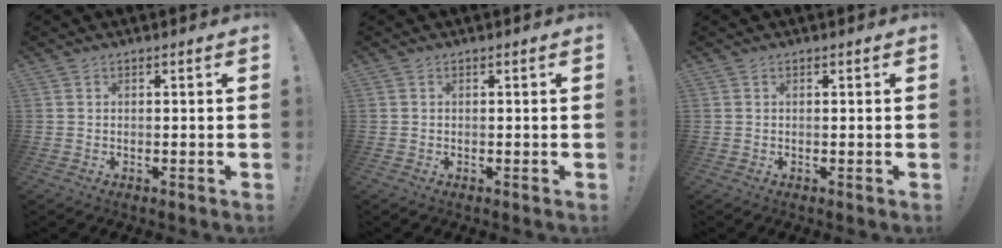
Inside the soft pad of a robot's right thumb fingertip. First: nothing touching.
{"total": 0.0}
{"total": 0.0}